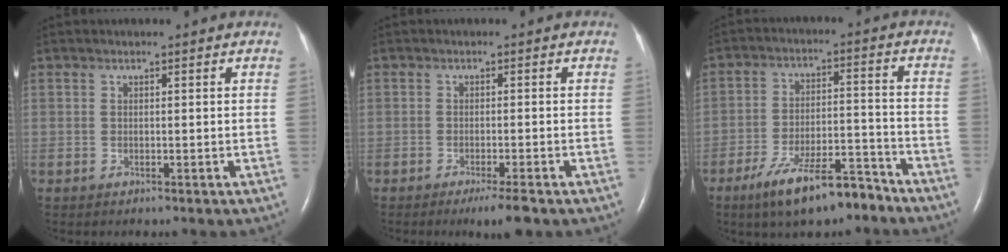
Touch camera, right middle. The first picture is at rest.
{"total": 3.5, "force": [-2.4, 0.0, 2.6], "torque": [-0.041, -0.010, -0.037]}
{"total": 11.4, "force": [-8.4, 2.9, 7.2], "torque": [-0.126, -0.003, -0.142]}